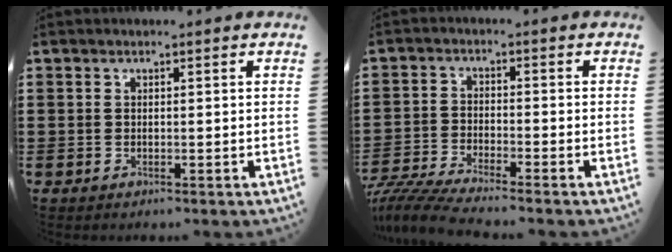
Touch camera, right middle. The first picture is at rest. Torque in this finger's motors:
{"motor_torque": [1.80, 0.35, 0.30, 0.08]}